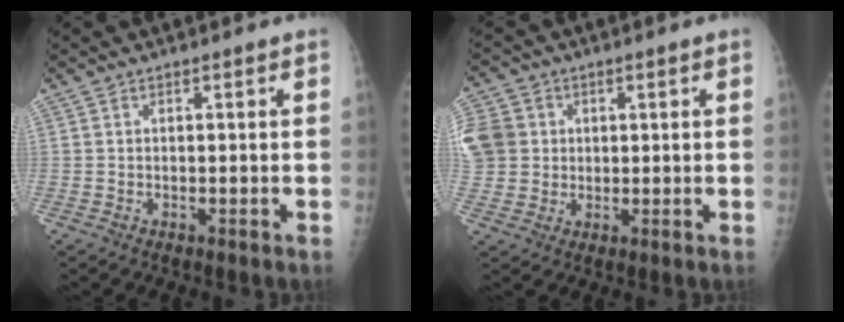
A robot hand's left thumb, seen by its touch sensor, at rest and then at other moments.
{"total": 12.1, "force": [2.4, 10.8, 5.0], "torque": [-0.116, 0.020, 0.050]}